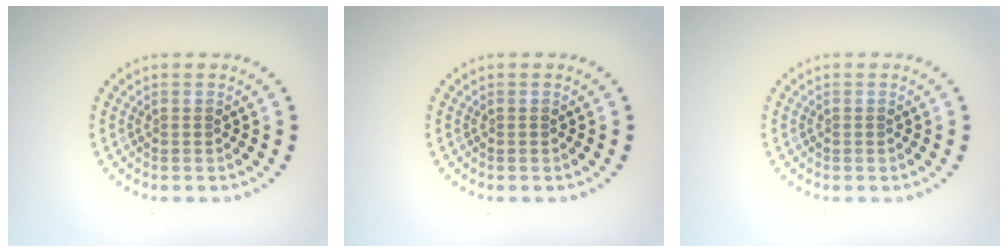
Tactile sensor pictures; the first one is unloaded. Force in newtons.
{"total": 0.0}
{"total": 0.0}